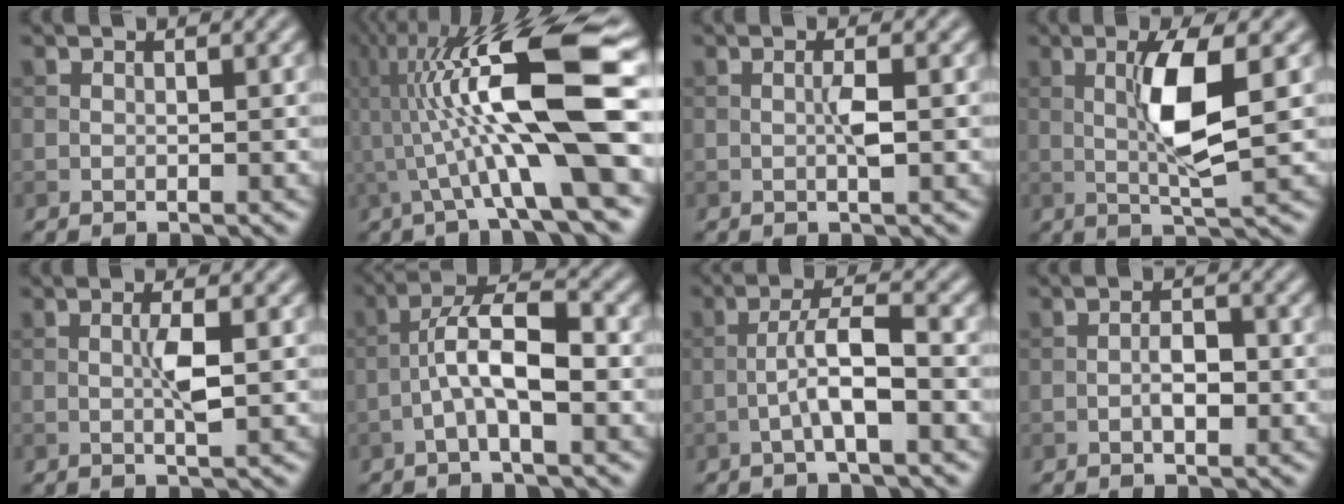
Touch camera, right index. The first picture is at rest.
{"total": 13.5, "force": [0.8, 2.8, 13.2], "torque": [-0.220, 0.021, 0.016]}
{"total": 1.5, "force": [-0.1, 0.1, 1.5], "torque": [-0.029, 0.002, -0.002]}
{"total": 5.5, "force": [0.6, 0.9, 5.4], "torque": [-0.107, 0.003, 0.012]}
{"total": 2.1, "force": [0.1, 0.2, 2.1], "torque": [-0.043, 0.002, 0.002]}
{"total": 5.7, "force": [-1.5, 1.8, 5.2], "torque": [-0.097, 0.018, -0.032]}
{"total": 4.1, "force": [-1.4, 0.8, 3.8], "torque": [-0.070, 0.014, -0.030]}
{"total": 2.2, "force": [-0.5, 1.0, 1.9], "torque": [-0.032, 0.004, -0.013]}